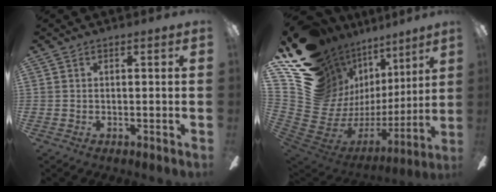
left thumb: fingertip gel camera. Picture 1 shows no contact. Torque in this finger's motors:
{"motor_torque": [2.88, 2.13, 1.39, -1.38, 0.46]}